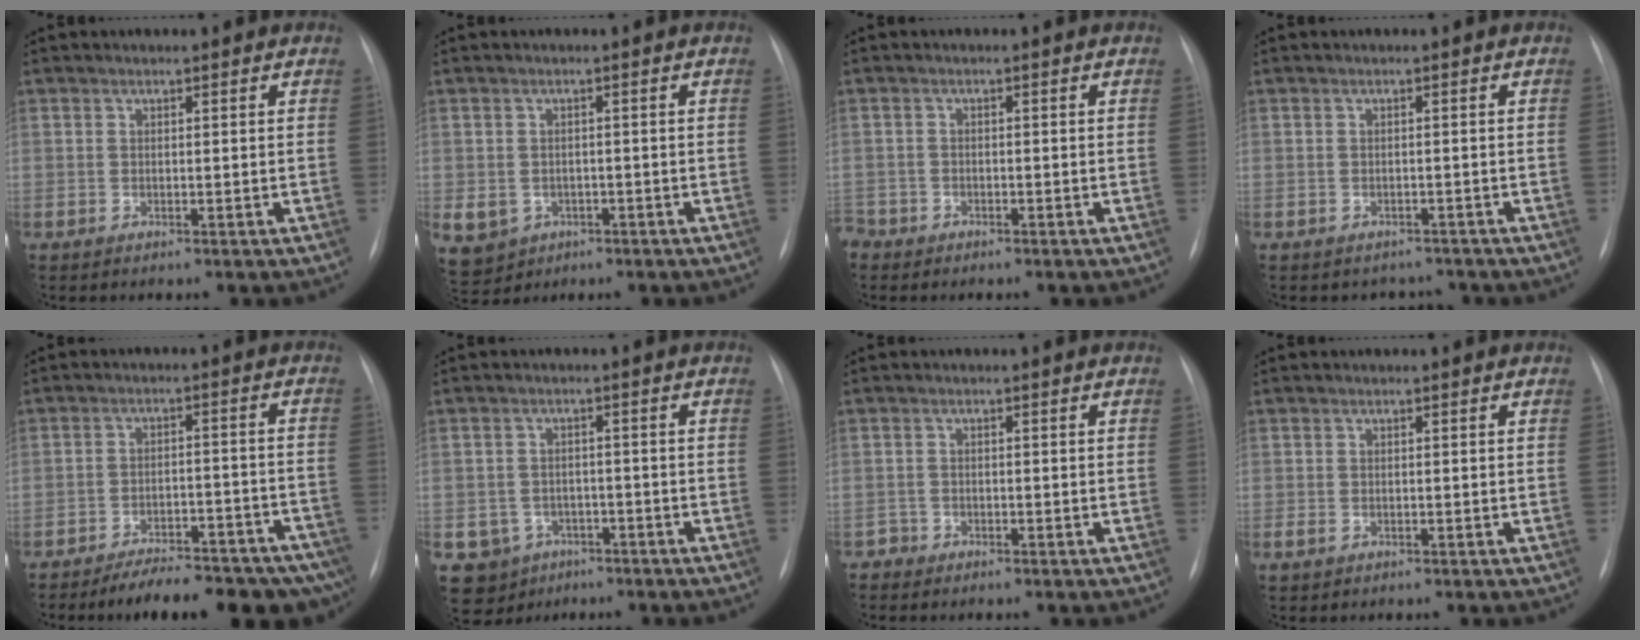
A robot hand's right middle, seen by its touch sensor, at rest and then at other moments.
{"total": 11.7, "force": [-4.3, 10.1, 4.2], "torque": [-0.130, 0.005, -0.049]}
{"total": 3.5, "force": [-2.6, 2.3, 0.3], "torque": [-0.006, 0.003, -0.051]}
{"total": 2.6, "force": [-2.2, 1.3, -0.5], "torque": [0.004, 0.011, -0.029]}
{"total": 17.2, "force": [-13.8, 4.7, 9.1], "torque": [-0.072, 0.019, -0.182]}
{"total": 6.6, "force": [-3.3, 5.6, 1.0], "torque": [-0.021, 0.008, -0.041]}
{"total": 1.2, "force": [-0.9, 0.8, -0.3], "torque": [0.005, 0.005, -0.022]}
{"total": 1.0, "force": [-0.3, 0.7, 0.6], "torque": [-0.012, 0.001, -0.002]}